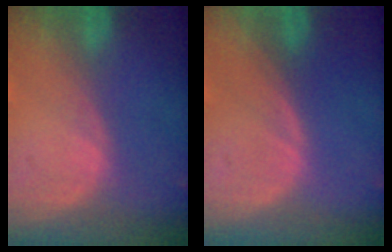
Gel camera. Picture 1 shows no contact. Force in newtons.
{"total": 0.0}